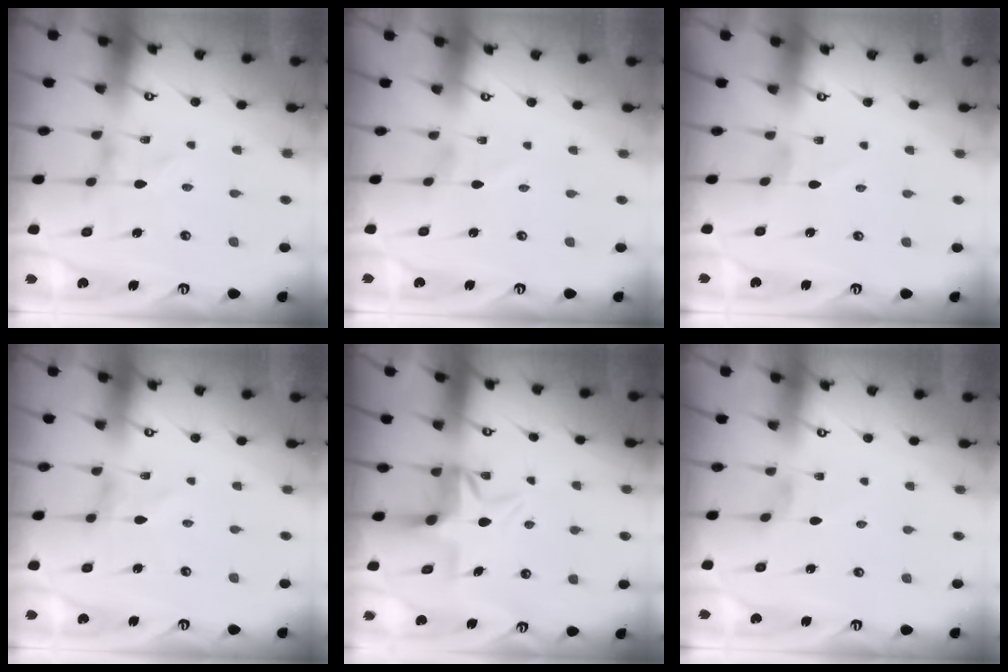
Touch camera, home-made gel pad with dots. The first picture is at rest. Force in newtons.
{"total": 1.4, "press": 1.4, "slide": 0.2}
{"total": 0.0}
{"total": 0.8, "press": 0.8, "slide": 0.1}
{"total": 5.8, "press": 5.8, "slide": 0.4}
{"total": 1.1, "press": 1.1, "slide": 0.3}